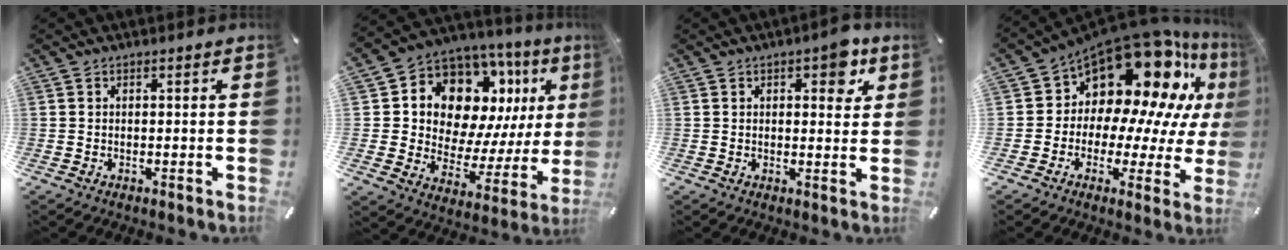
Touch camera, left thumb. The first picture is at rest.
{"total": 13.9, "force": [8.0, 9.3, 6.5], "torque": [-0.110, -0.073, 0.145]}
{"total": 6.2, "force": [2.8, 3.2, 4.5], "torque": [-0.040, -0.012, 0.037]}
{"total": 17.1, "force": [12.3, 8.8, 8.0], "torque": [-0.133, -0.117, 0.214]}